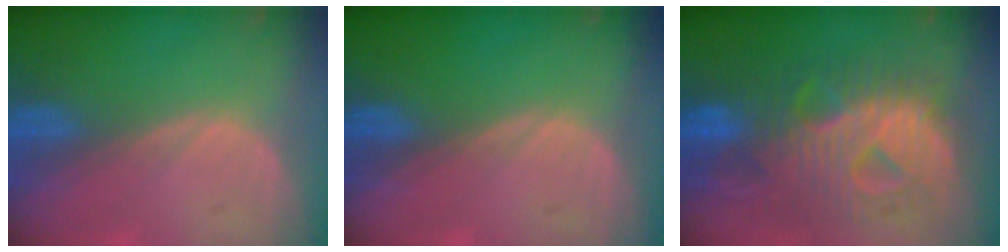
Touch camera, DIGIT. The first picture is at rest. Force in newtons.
{"total": 0.0}
{"total": 12.7, "press": 12.7, "slide": 1.2}